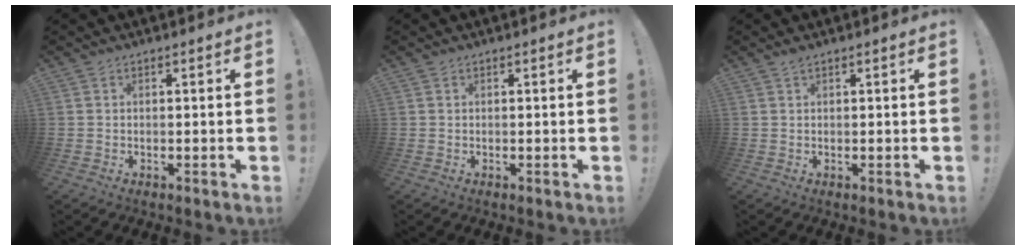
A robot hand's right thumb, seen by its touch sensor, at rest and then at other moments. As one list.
[{"total": 0.0}, {"total": 1.1, "force": [1.1, 0.3, 0.1], "torque": [0.005, 0.000, 0.017]}]